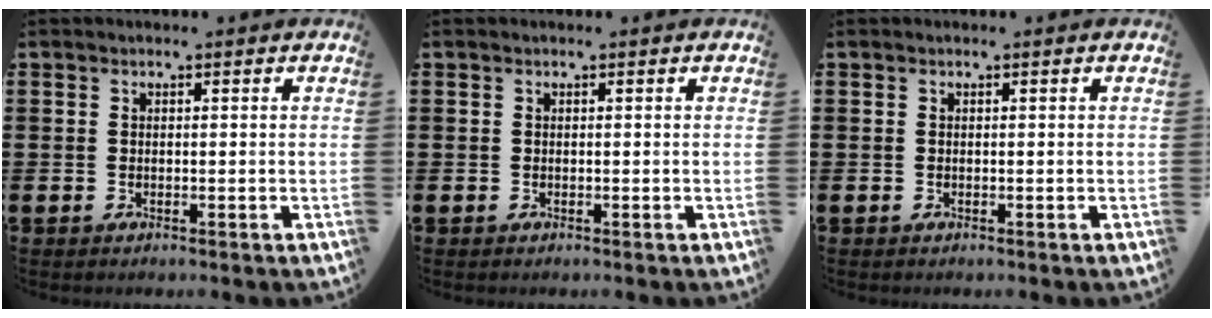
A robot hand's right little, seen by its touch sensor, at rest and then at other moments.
{"total": 0.0}
{"total": 0.0}